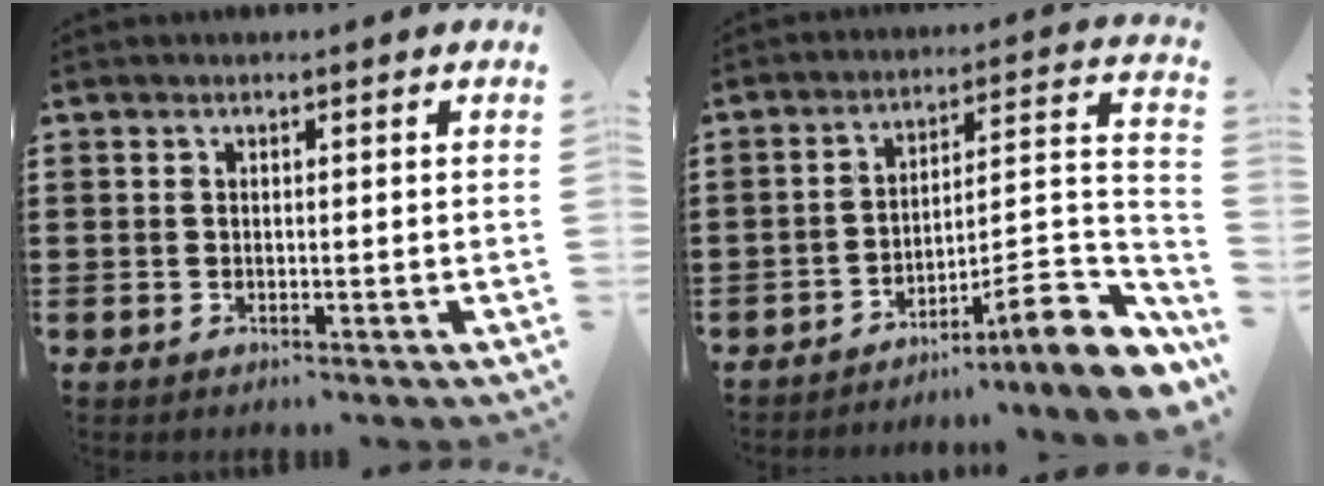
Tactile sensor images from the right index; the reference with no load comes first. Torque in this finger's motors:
{"motor_torque": [0.32, -0.23, 0.39, 0.06]}